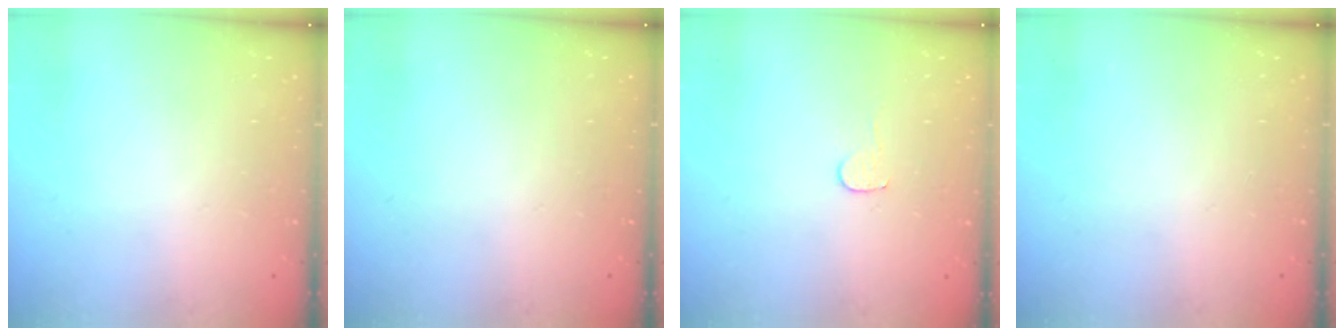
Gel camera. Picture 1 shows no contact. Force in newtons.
{"total": 0.0}
{"total": 4.1, "press": 4.1, "slide": 0.3}
{"total": 0.0}